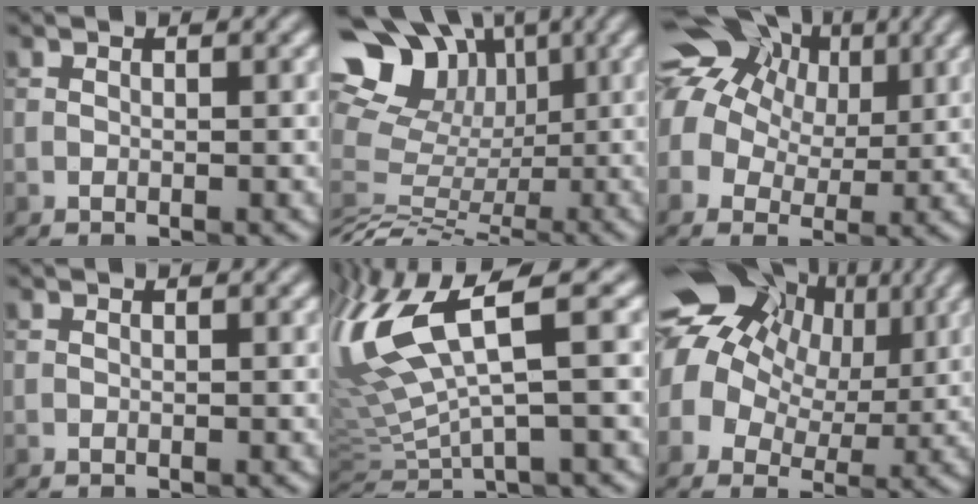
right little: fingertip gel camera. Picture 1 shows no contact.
{"total": 13.1, "force": [1.9, 11.1, 6.8], "torque": [-0.154, 0.024, 0.041]}
{"total": 13.6, "force": [5.6, 10.2, 7.0], "torque": [-0.154, 0.057, 0.078]}
{"total": 0.0}
{"total": 9.7, "force": [3.4, 2.3, 8.8], "torque": [-0.197, 0.013, 0.066]}
{"total": 16.1, "force": [4.8, 12.2, 9.4], "torque": [-0.180, 0.035, 0.081]}